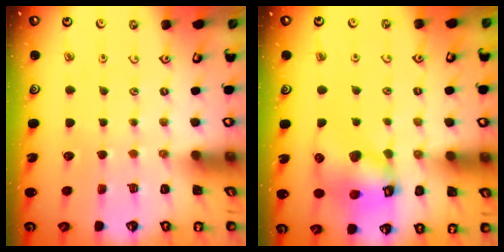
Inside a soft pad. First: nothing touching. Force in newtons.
{"total": 11.0, "press": 10.9, "slide": 1.6}